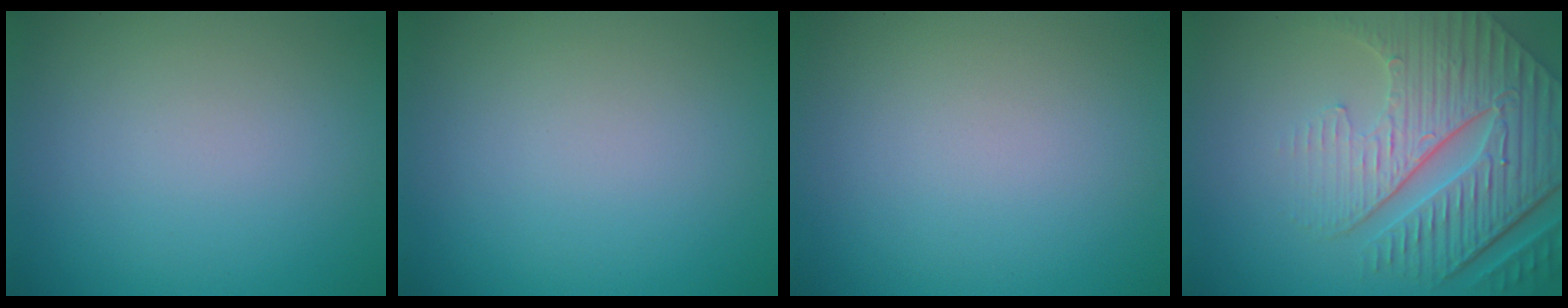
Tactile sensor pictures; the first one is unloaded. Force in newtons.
{"total": 0.0}
{"total": 0.0}
{"total": 8.8, "press": 6.2, "slide": 6.3}